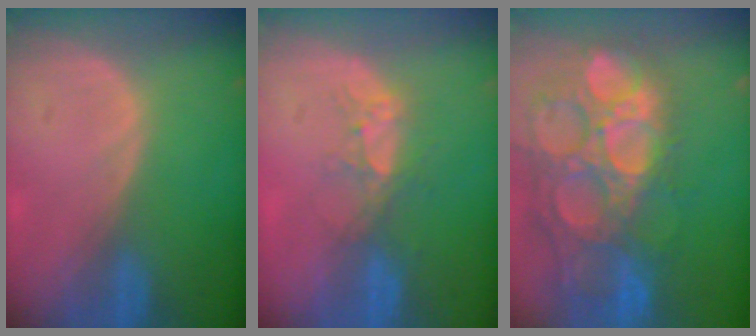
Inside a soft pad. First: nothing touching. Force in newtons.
{"total": 4.0, "press": 3.5, "slide": 1.9}
{"total": 15.8, "press": 13.1, "slide": 9.0}